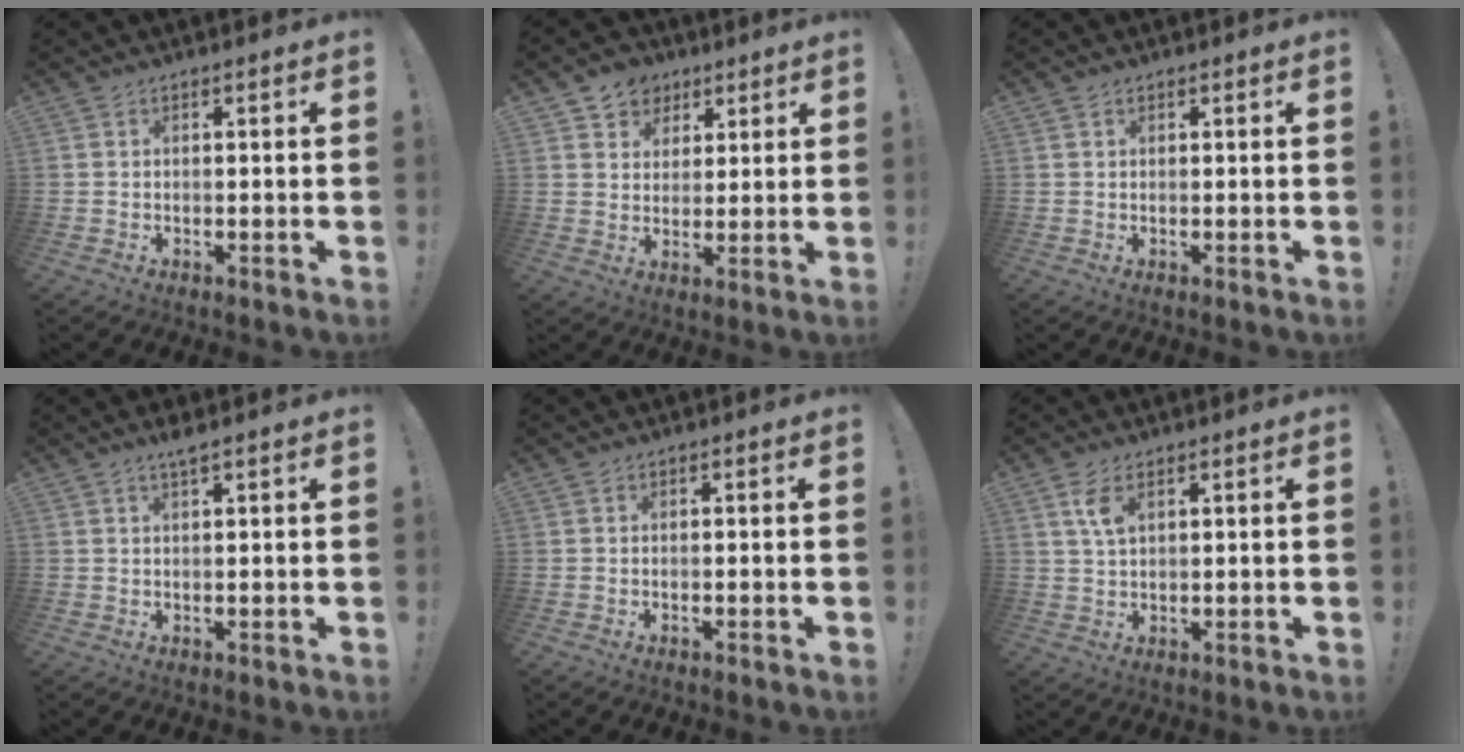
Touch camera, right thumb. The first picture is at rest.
{"total": 7.5, "force": [3.8, 6.4, 1.2], "torque": [-0.008, -0.026, 0.078]}
{"total": 0.6, "force": [0.4, 0.4, 0.1], "torque": [0.004, -0.002, 0.006]}
{"total": 2.4, "force": [1.8, 0.1, 1.6], "torque": [-0.030, -0.003, 0.030]}
{"total": 0.0}
{"total": 5.2, "force": [2.5, 2.5, 3.9], "torque": [-0.064, -0.008, 0.044]}